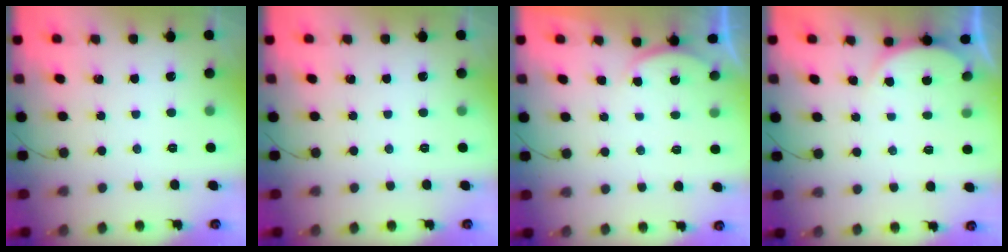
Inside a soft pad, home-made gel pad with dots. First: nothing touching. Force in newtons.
{"total": 0.0}
{"total": 2.8, "press": 2.7, "slide": 0.6}
{"total": 2.3, "press": 2.2, "slide": 0.6}